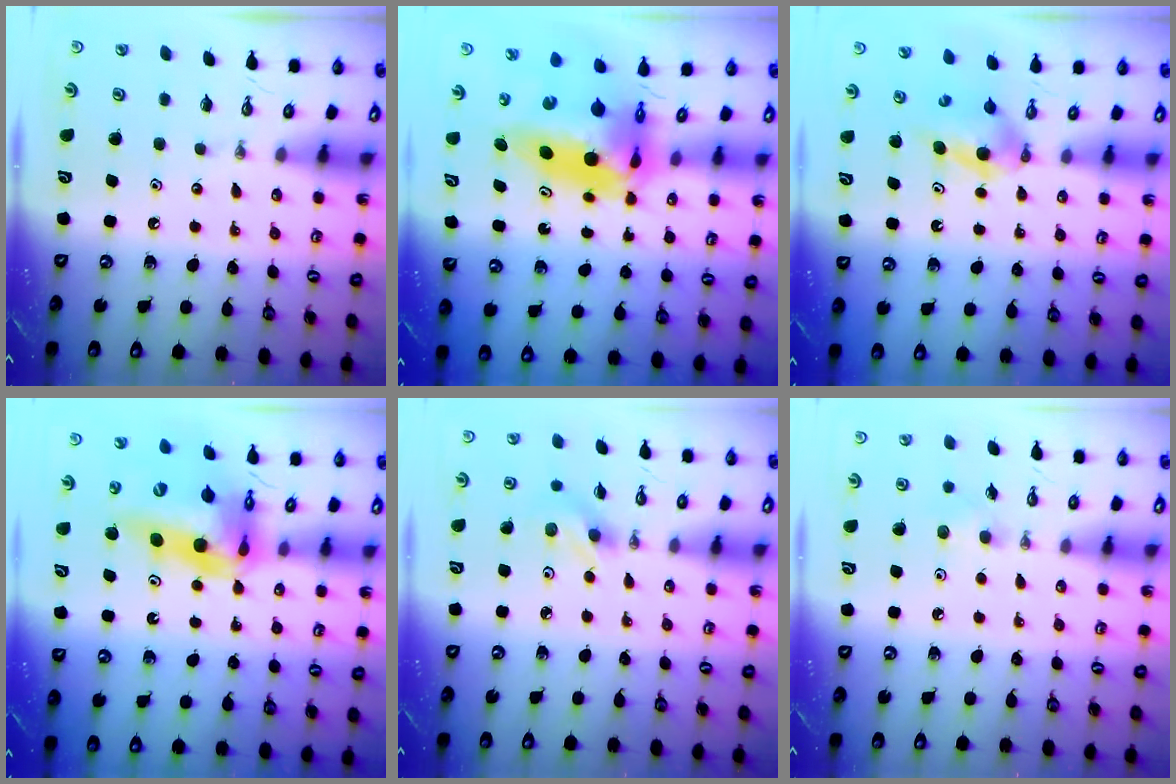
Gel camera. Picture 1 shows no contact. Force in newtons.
{"total": 10.8, "press": 10.6, "slide": 2.1}
{"total": 4.3, "press": 4.2, "slide": 0.8}
{"total": 16.8, "press": 15.9, "slide": 5.4}
{"total": 3.2, "press": 3.0, "slide": 0.9}
{"total": 6.0, "press": 5.7, "slide": 1.7}